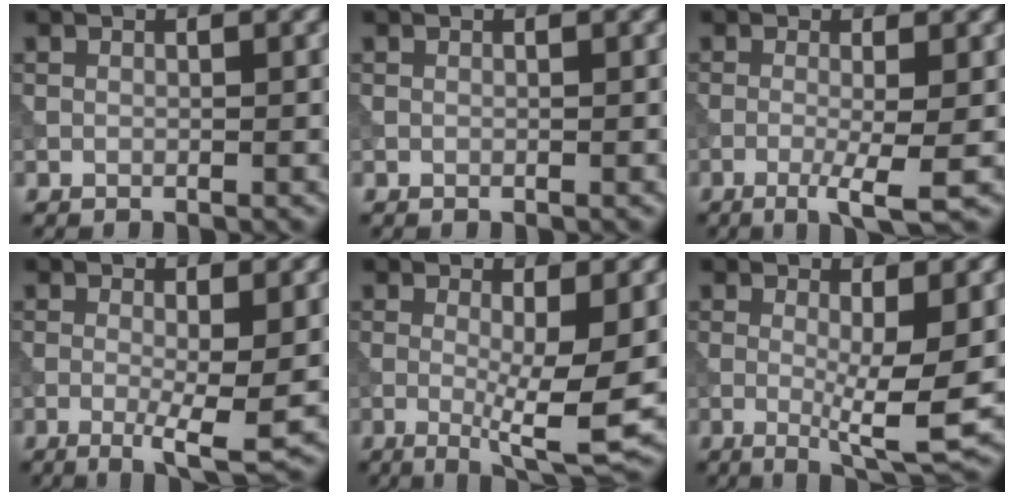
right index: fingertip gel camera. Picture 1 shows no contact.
{"total": 0.0}
{"total": 4.0, "force": [-1.3, 0.6, 3.7], "torque": [-0.063, -0.006, -0.027]}
{"total": 4.3, "force": [-0.6, 0.7, 4.2], "torque": [-0.071, -0.012, -0.010]}
{"total": 6.1, "force": [-0.4, 1.0, 6.0], "torque": [-0.092, -0.018, -0.004]}
{"total": 5.4, "force": [-0.2, 0.9, 5.3], "torque": [-0.082, -0.016, -0.002]}